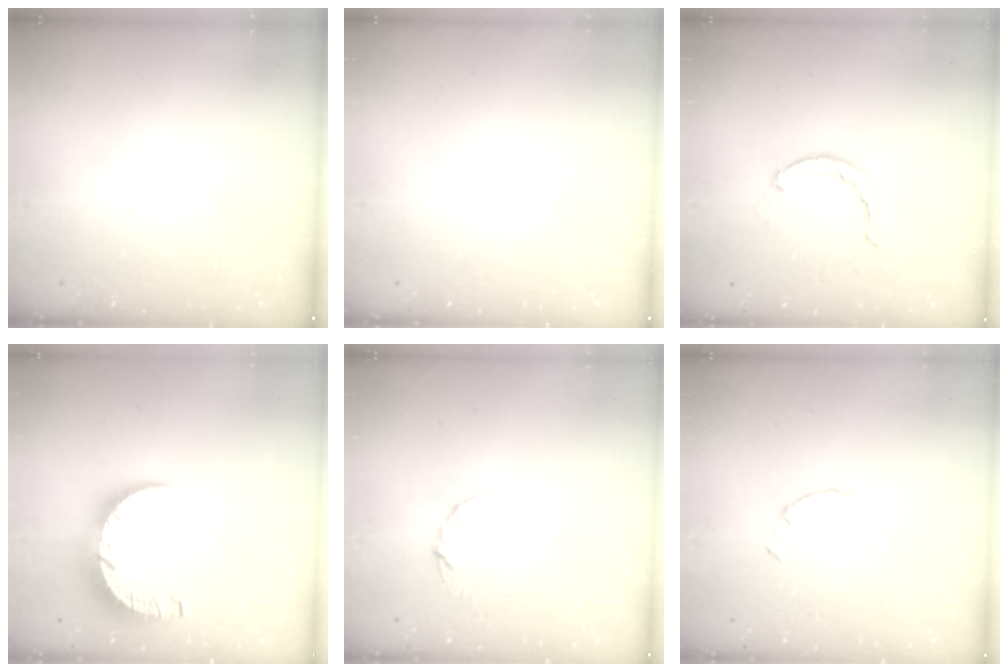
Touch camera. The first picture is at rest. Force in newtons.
{"total": 0.0}
{"total": 2.1, "press": 2.0, "slide": 0.4}
{"total": 8.9, "press": 8.9, "slide": 0.9}
{"total": 3.5, "press": 3.4, "slide": 0.4}
{"total": 0.8, "press": 0.7, "slide": 0.2}